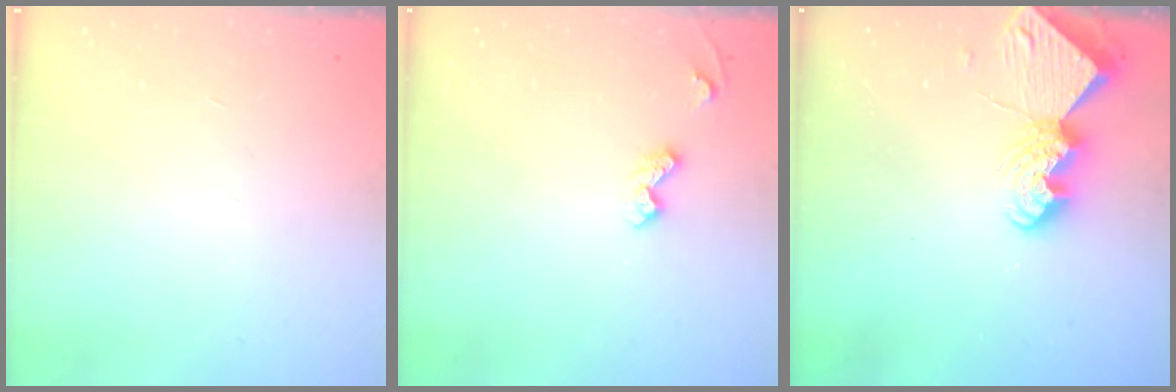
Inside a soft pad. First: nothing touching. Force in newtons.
{"total": 4.4, "press": 4.3, "slide": 0.7}
{"total": 11.5, "press": 11.4, "slide": 1.0}